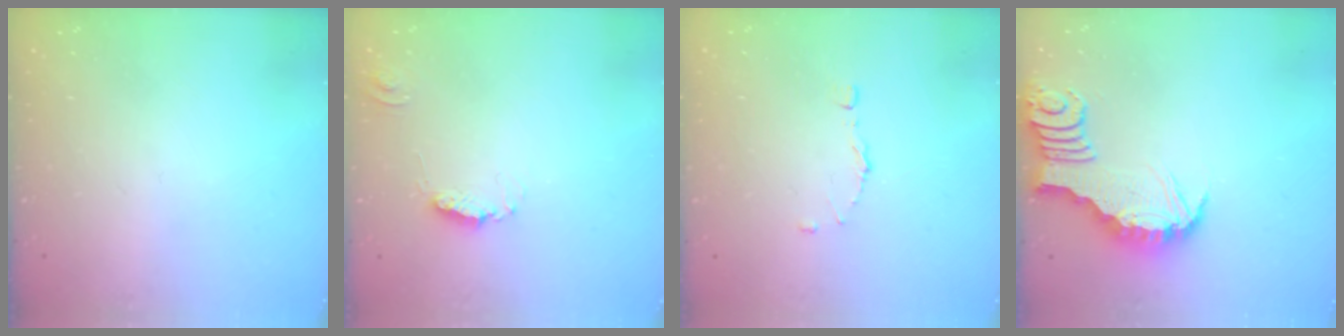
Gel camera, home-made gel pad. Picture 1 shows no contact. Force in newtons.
{"total": 4.2, "press": 4.2, "slide": 0.5}
{"total": 5.3, "press": 5.3, "slide": 0.5}
{"total": 3.4, "press": 3.4, "slide": 0.1}